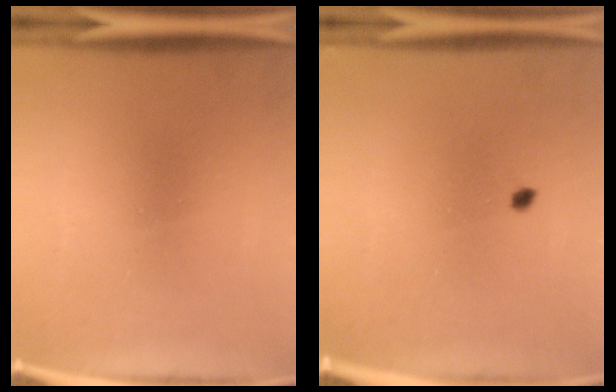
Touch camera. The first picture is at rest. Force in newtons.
{"total": 0.8}